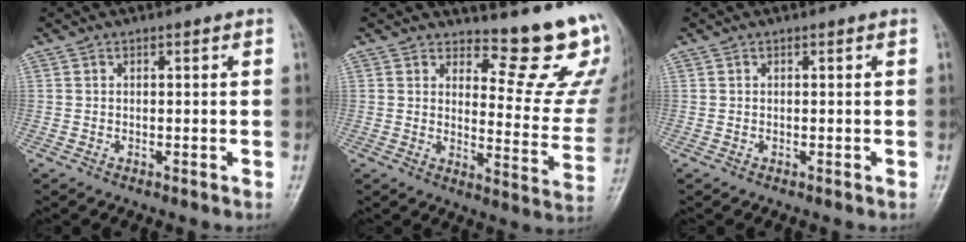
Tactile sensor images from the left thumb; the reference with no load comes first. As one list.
[{"total": 13.7, "force": [12.2, 3.1, 5.4], "torque": [-0.031, -0.146, 0.141]}, {"total": 0.0}]